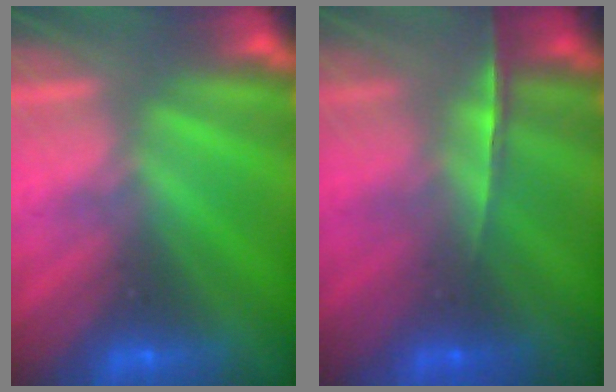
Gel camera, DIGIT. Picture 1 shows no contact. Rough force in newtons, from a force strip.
{"total": 1.8}